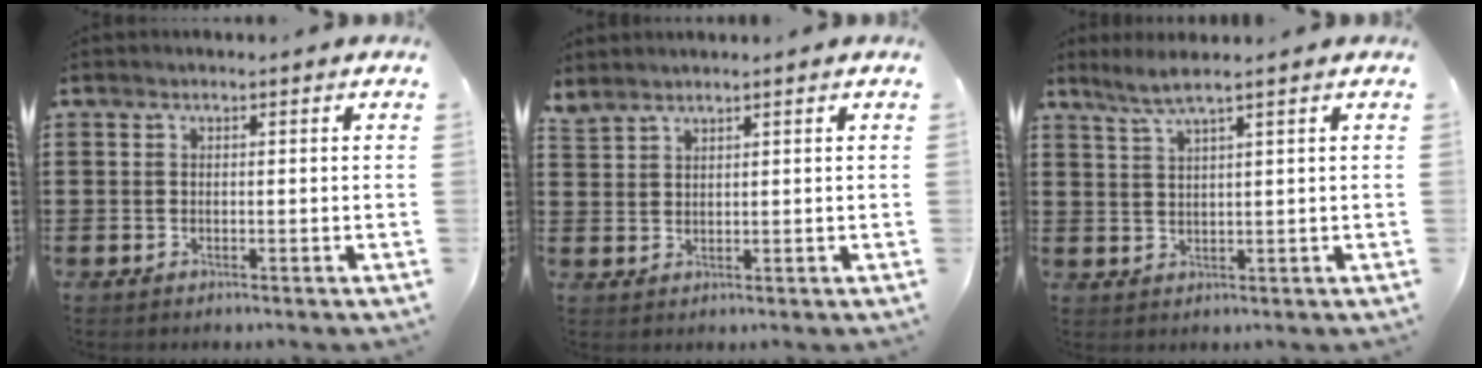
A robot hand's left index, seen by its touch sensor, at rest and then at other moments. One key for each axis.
{"total": 1.6, "fx": 1.6, "fy": 0.2, "fz": 0.2, "tx": -0.006, "ty": -0.001, "tz": 0.032}
{"total": 3.3, "fx": 2.4, "fy": -0.4, "fz": 2.3, "tx": -0.049, "ty": 0.001, "tz": 0.042}